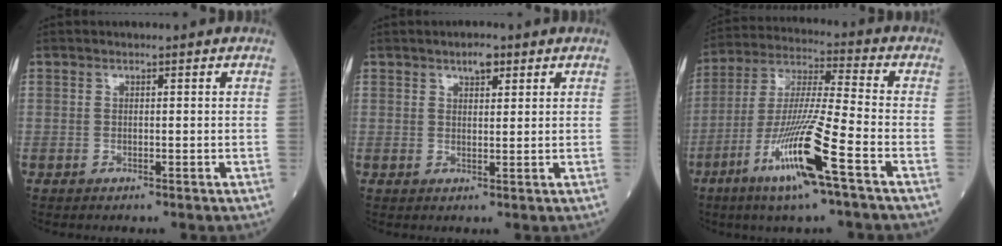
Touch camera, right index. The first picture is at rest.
{"total": 2.5, "force": [1.6, 1.0, 1.7], "torque": [-0.028, 0.002, 0.025]}
{"total": 14.4, "force": [-6.9, -0.3, 12.7], "torque": [-0.257, -0.019, -0.130]}